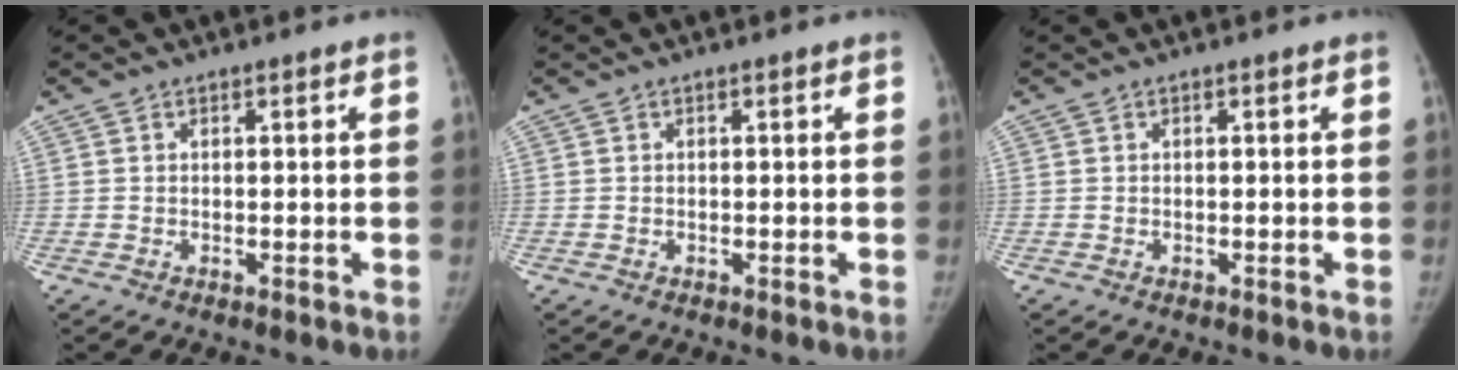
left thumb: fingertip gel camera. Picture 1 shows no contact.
{"total": 0.0}
{"total": 0.0}